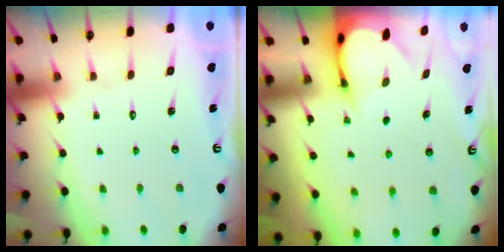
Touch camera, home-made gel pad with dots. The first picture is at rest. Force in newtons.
{"total": 3.4, "press": 3.4, "slide": 0.4}